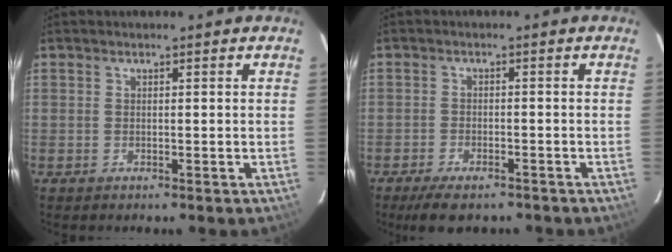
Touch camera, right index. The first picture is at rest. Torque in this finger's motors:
{"motor_torque": [0.56, -0.47, 0.13, 0.03]}